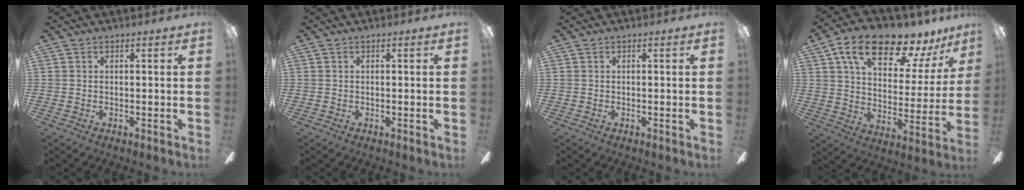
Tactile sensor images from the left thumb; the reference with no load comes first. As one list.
[{"total": 0.0}, {"total": 0.0}, {"total": 17.7, "force": [12.7, 7.0, 10.1], "torque": [-0.169, -0.078, 0.216]}]